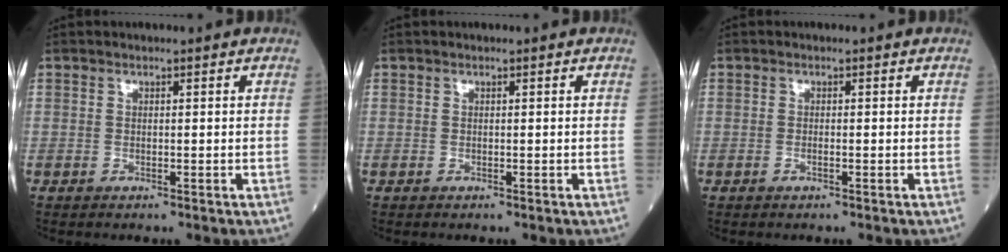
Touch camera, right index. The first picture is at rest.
{"total": 0.0}
{"total": 0.6, "force": [-0.3, 0.0, 0.5], "torque": [-0.011, 0.000, -0.006]}